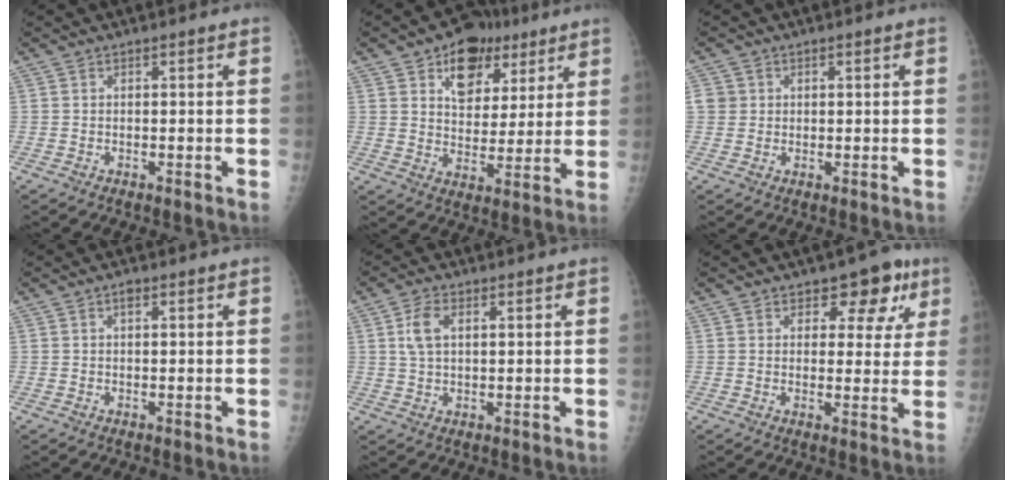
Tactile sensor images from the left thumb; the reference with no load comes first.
{"total": 12.6, "force": [6.7, 8.6, 6.4], "torque": [-0.049, -0.023, 0.103]}
{"total": 2.5, "force": [0.6, 2.4, 0.4], "torque": [0.010, 0.000, 0.010]}
{"total": 1.1, "force": [0.5, 0.6, 0.8], "torque": [-0.010, 0.001, 0.004]}
{"total": 5.0, "force": [1.6, 2.9, 3.8], "torque": [-0.075, 0.003, 0.030]}
{"total": 8.5, "force": [4.5, 5.1, 5.1], "torque": [-0.015, -0.013, 0.052]}